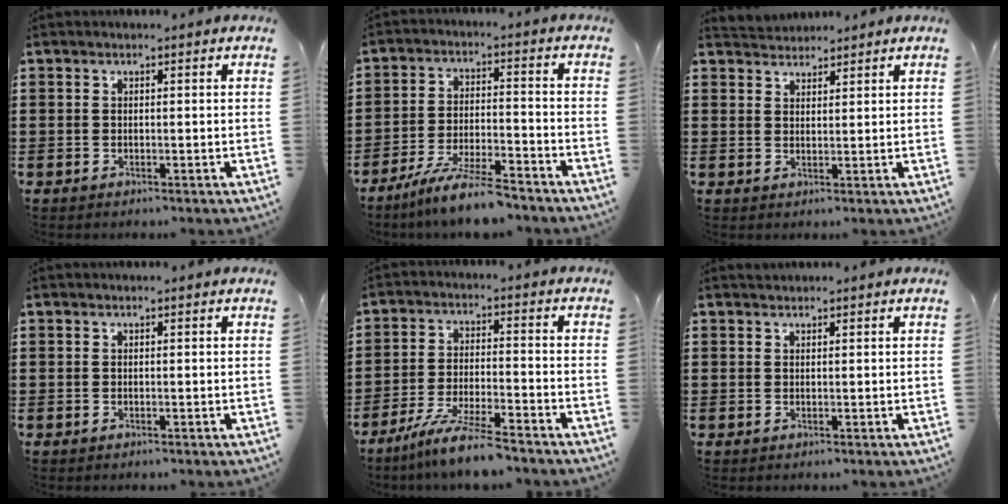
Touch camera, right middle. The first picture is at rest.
{"total": 8.3, "force": [-7.2, 0.3, 4.0], "torque": [-0.082, -0.002, -0.139]}
{"total": 1.9, "force": [1.8, 0.3, -0.6], "torque": [0.004, -0.002, 0.036]}
{"total": 0.0}
{"total": 7.7, "force": [-6.6, -0.2, 3.8], "torque": [-0.082, -0.012, -0.128]}
{"total": 0.6, "force": [0.6, 0.1, -0.1], "torque": [-0.001, -0.002, 0.011]}